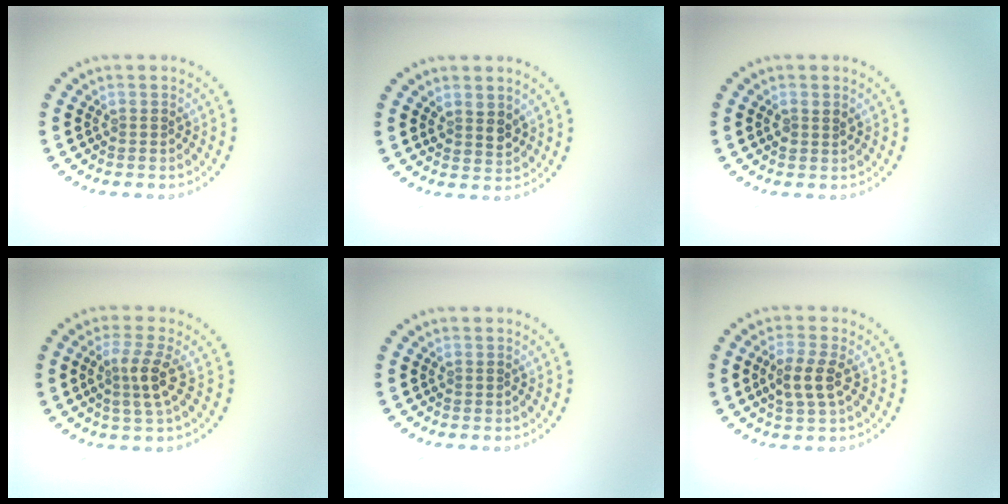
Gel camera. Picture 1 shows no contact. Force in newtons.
{"total": 1.8, "press": 1.6, "slide": 0.9}
{"total": 1.0, "press": 0.9, "slide": 0.4}
{"total": 2.9, "press": 2.5, "slide": 1.5}
{"total": 0.0}
{"total": 2.8, "press": 2.6, "slide": 0.9}